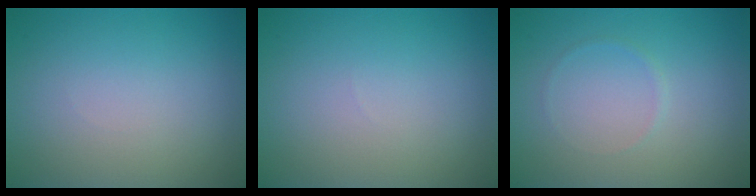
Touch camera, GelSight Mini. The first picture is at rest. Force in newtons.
{"total": 0.0}
{"total": 0.5, "press": 0.5, "slide": 0.1}